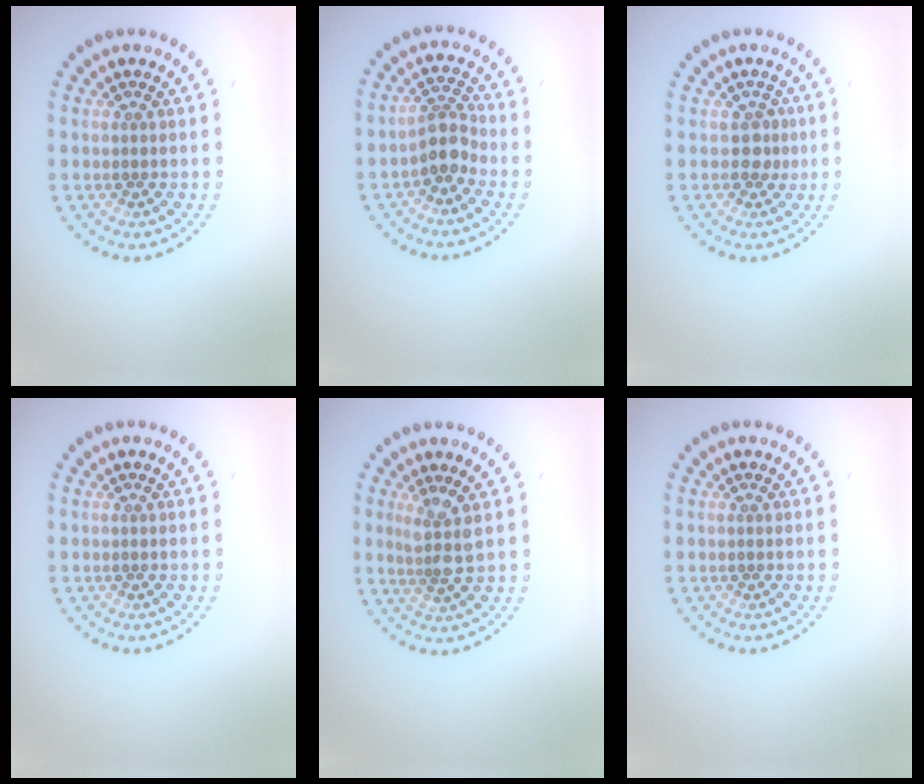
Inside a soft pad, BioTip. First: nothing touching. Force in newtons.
{"total": 2.7, "press": 2.2, "slide": 1.6}
{"total": 1.5, "press": 1.3, "slide": 0.7}
{"total": 0.0}
{"total": 2.5, "press": 1.9, "slide": 1.5}
{"total": 0.0}